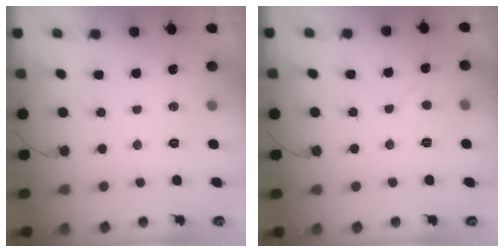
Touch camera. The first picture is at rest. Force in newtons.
{"total": 3.3, "press": 3.3, "slide": 0.3}